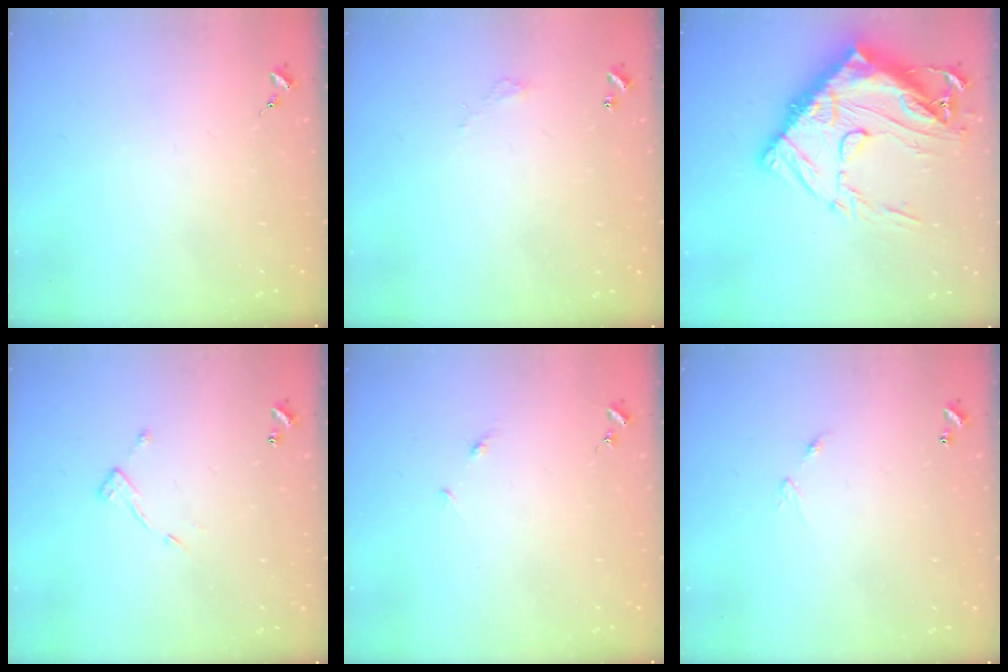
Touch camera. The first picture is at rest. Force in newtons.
{"total": 2.7, "press": 2.7, "slide": 0.2}
{"total": 27.3, "press": 27.2, "slide": 2.8}
{"total": 7.2, "press": 7.2, "slide": 0.5}
{"total": 3.4, "press": 3.4, "slide": 0.4}
{"total": 5.0, "press": 5.0, "slide": 0.5}